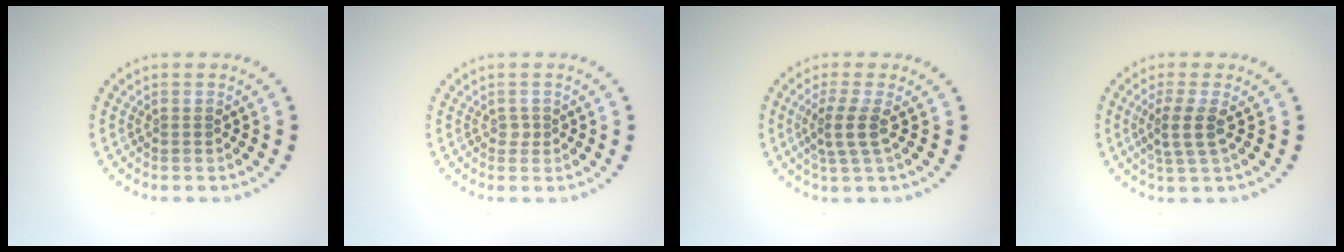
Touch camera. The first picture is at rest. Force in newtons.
{"total": 0.7, "press": 0.6, "slide": 0.4}
{"total": 2.5, "press": 1.9, "slide": 1.6}
{"total": 2.5, "press": 2.0, "slide": 1.4}